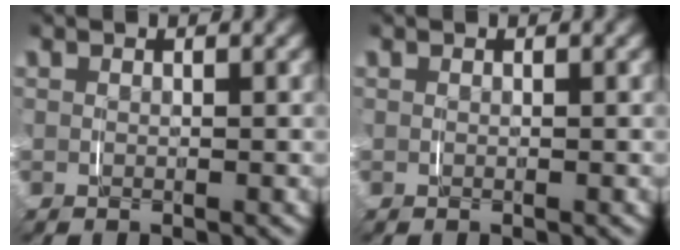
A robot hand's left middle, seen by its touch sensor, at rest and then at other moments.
{"total": 0.0}